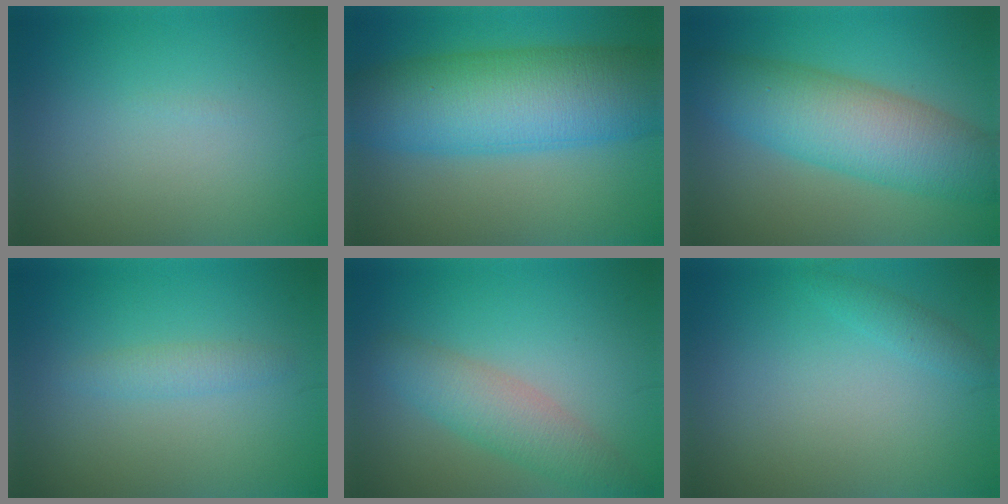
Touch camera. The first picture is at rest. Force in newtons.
{"total": 11.5, "press": 11.5, "slide": 0.2}
{"total": 8.1, "press": 8.1, "slide": 0.2}
{"total": 1.4, "press": 1.4, "slide": 0.1}
{"total": 4.0, "press": 4.0, "slide": 0.1}
{"total": 1.2, "press": 1.2, "slide": 0.1}